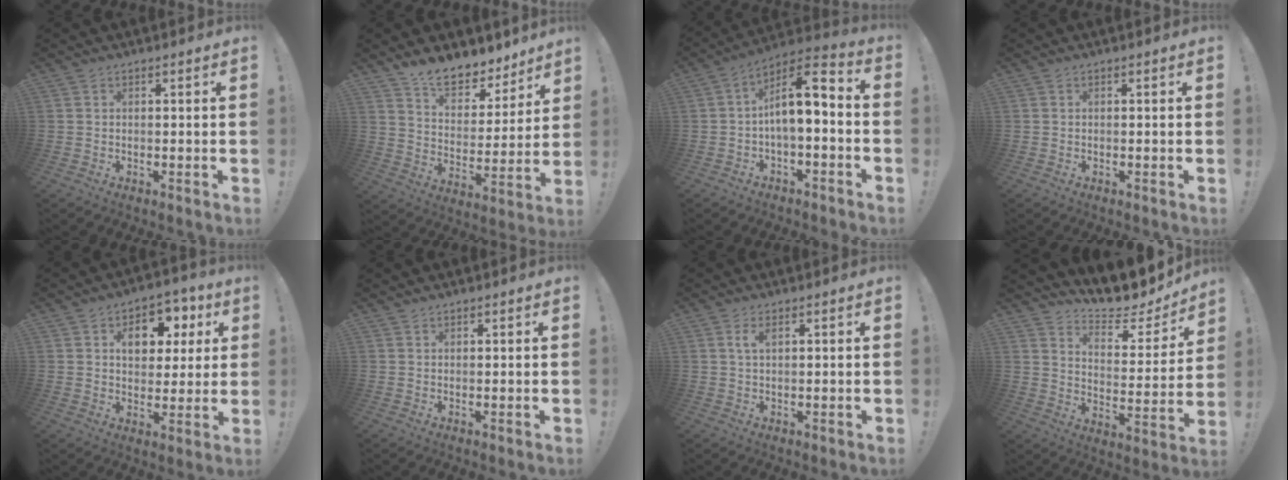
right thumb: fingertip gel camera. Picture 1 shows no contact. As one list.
[{"total": 11.2, "force": [9.8, 4.2, 3.4], "torque": [-0.063, -0.082, 0.180]}, {"total": 9.8, "force": [0.0, 3.5, 9.2], "torque": [-0.148, -0.003, -0.001]}, {"total": 0.0}, {"total": 10.7, "force": [4.0, 7.7, 6.3], "torque": [-0.074, -0.015, 0.071]}, {"total": 0.8, "force": [0.8, 0.3, 0.1], "torque": [0.004, -0.004, 0.014]}, {"total": 2.6, "force": [1.2, 0.9, 2.1], "torque": [-0.038, -0.001, 0.020]}, {"total": 11.6, "force": [10.7, 2.7, 3.6], "torque": [-0.061, -0.096, 0.183]}]